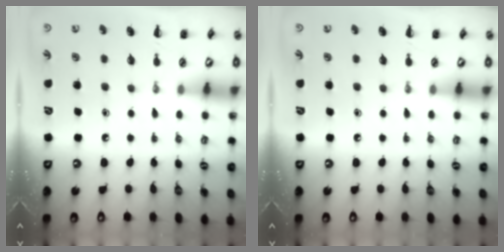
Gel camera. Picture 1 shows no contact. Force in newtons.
{"total": 0.0}